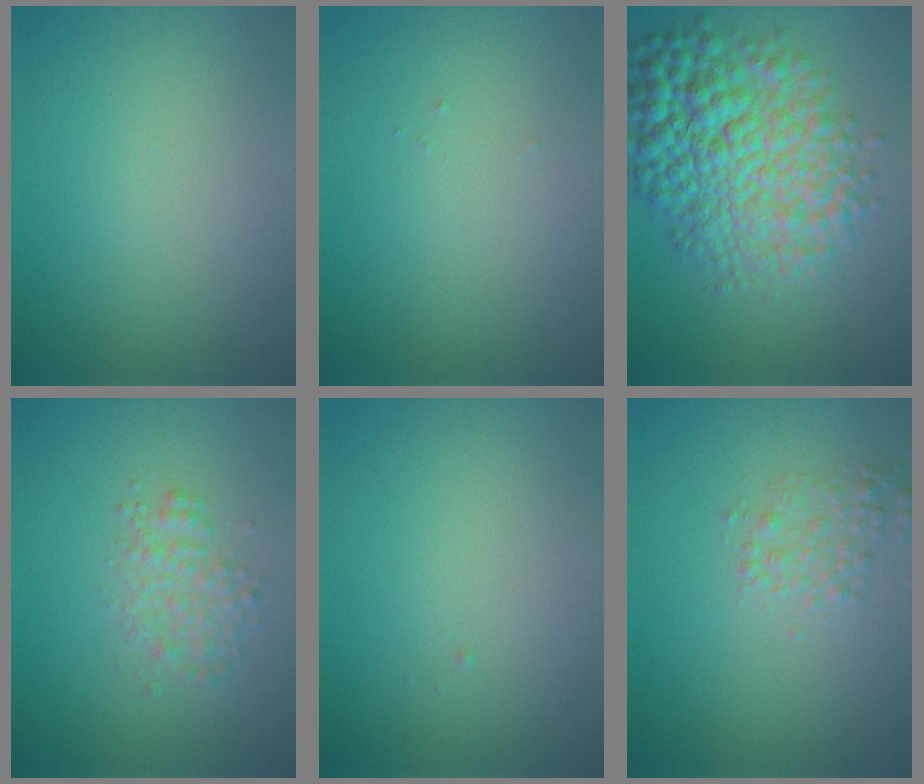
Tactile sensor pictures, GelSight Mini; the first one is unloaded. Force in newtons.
{"total": 0.0}
{"total": 10.1, "press": 10.1, "slide": 0.1}
{"total": 2.5, "press": 2.5, "slide": 0.1}
{"total": 0.0}
{"total": 2.0, "press": 2.0, "slide": 0.1}